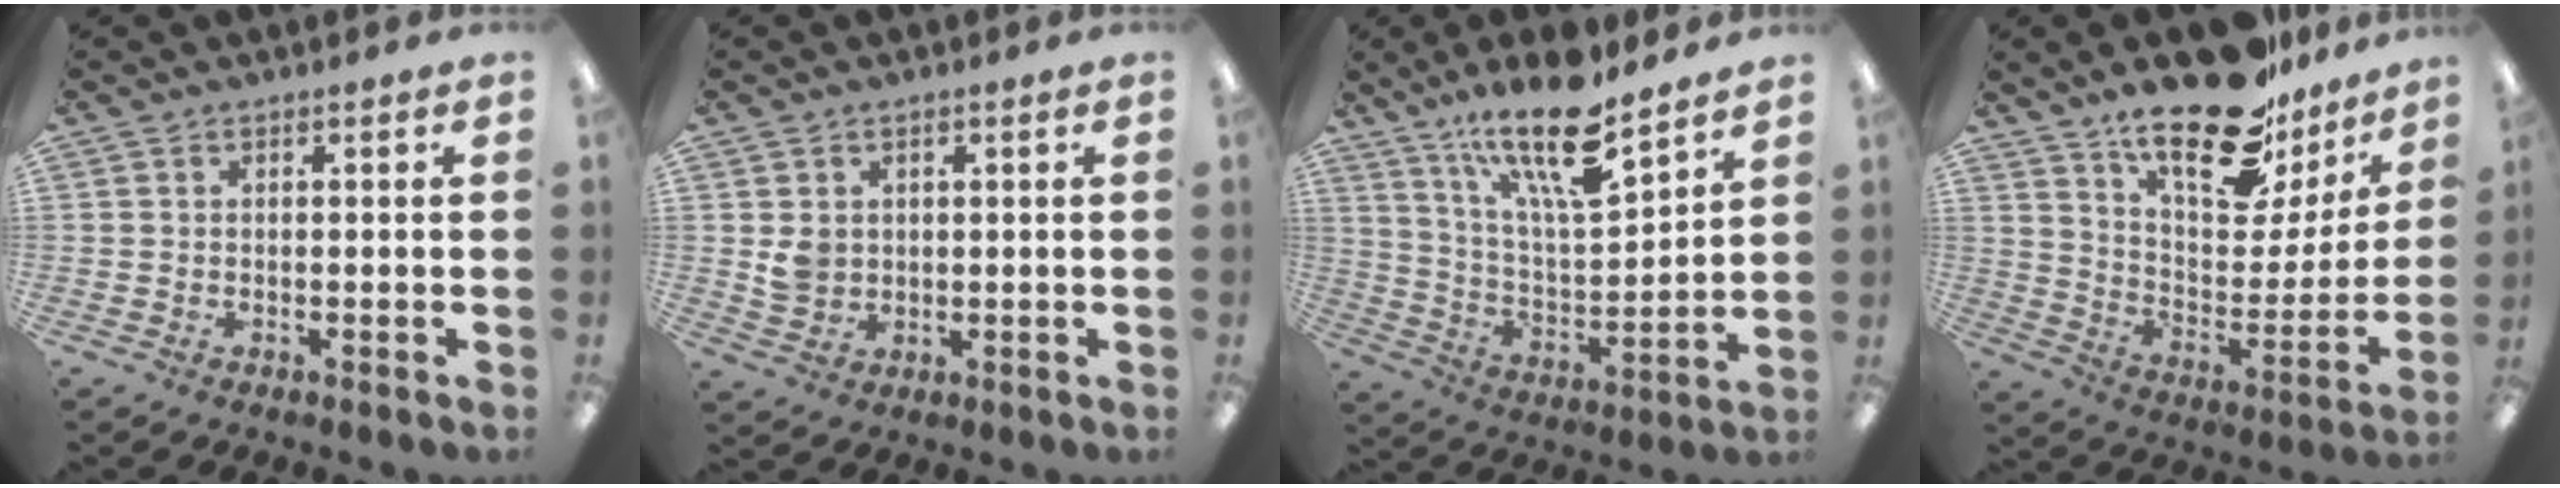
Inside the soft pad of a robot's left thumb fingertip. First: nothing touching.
{"total": 3.9, "force": [1.1, 3.4, 1.5], "torque": [-0.016, -0.001, 0.019]}
{"total": 18.7, "force": [13.8, 5.0, 11.5], "torque": [-0.204, -0.081, 0.232]}
{"total": 22.4, "force": [17.3, 8.3, 11.6], "torque": [-0.182, -0.116, 0.296]}